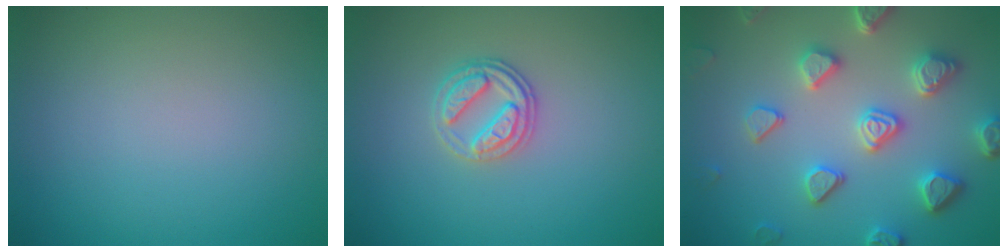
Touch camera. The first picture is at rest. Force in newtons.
{"total": 2.6, "press": 2.5, "slide": 0.8}
{"total": 5.4, "press": 4.9, "slide": 2.3}